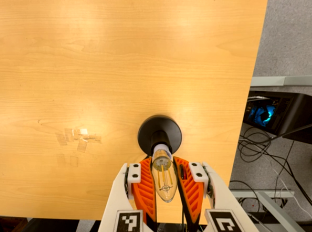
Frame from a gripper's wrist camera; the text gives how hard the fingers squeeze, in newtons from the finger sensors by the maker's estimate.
{"total": 22.2, "left": 24.5, "right": 19.8}